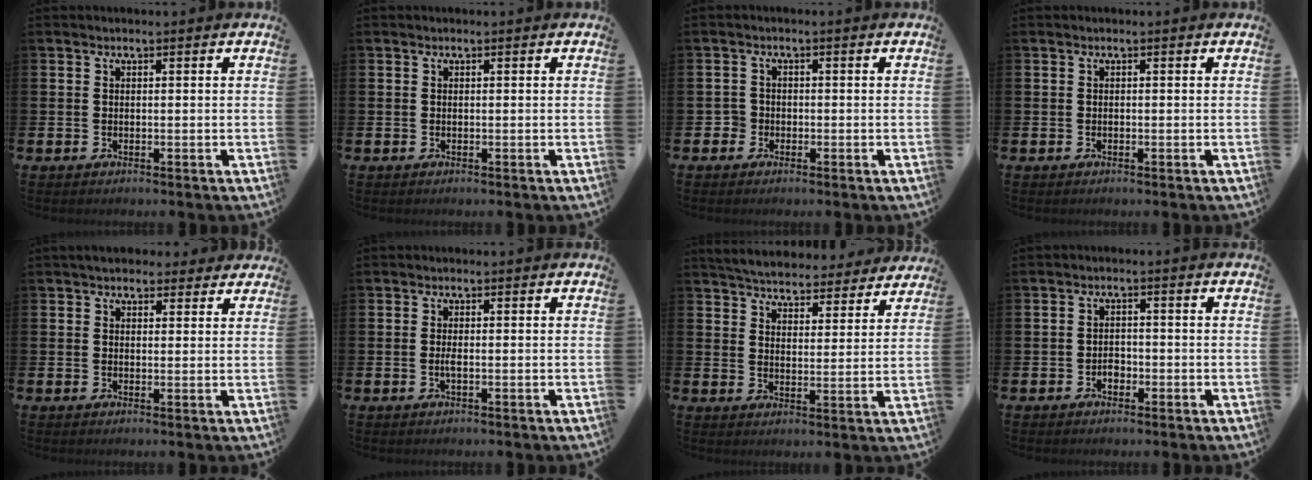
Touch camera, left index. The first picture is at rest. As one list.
[{"total": 0.0}, {"total": 1.7, "force": [-0.9, 1.5, 0.1], "torque": [-0.001, 0.000, -0.023]}, {"total": 0.0}, {"total": 3.4, "force": [3.0, 1.5, 0.3], "torque": [0.009, -0.015, 0.051]}, {"total": 1.0, "force": [-0.2, 0.1, 1.0], "torque": [-0.019, -0.001, -0.003]}, {"total": 5.2, "force": [5.1, 0.9, 0.4], "torque": [-0.024, -0.042, 0.086]}, {"total": 1.6, "force": [-0.7, 1.2, 0.7], "torque": [-0.009, -0.002, -0.017]}]